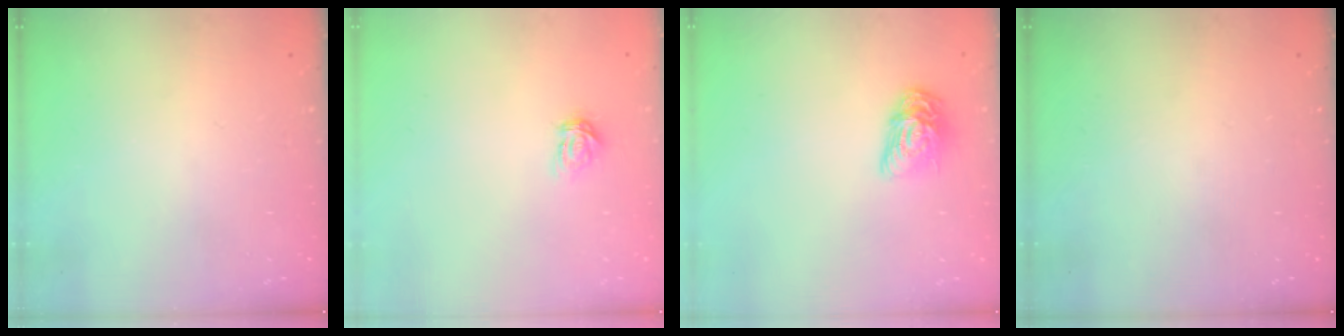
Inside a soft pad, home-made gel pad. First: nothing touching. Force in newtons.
{"total": 3.5, "press": 3.5, "slide": 0.4}
{"total": 9.9, "press": 9.9, "slide": 0.3}
{"total": 0.0}